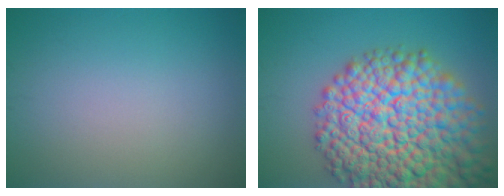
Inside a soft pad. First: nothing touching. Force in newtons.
{"total": 16.9, "press": 16.9, "slide": 0.7}